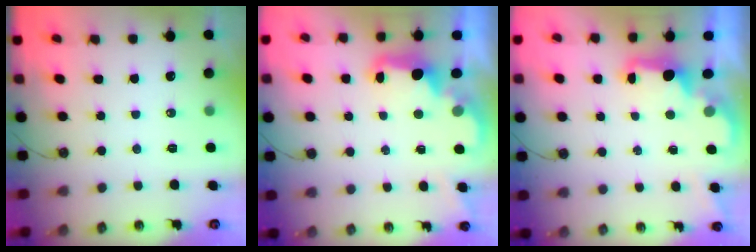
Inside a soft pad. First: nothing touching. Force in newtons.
{"total": 2.8, "press": 2.7, "slide": 0.9}
{"total": 2.3, "press": 2.2, "slide": 0.7}